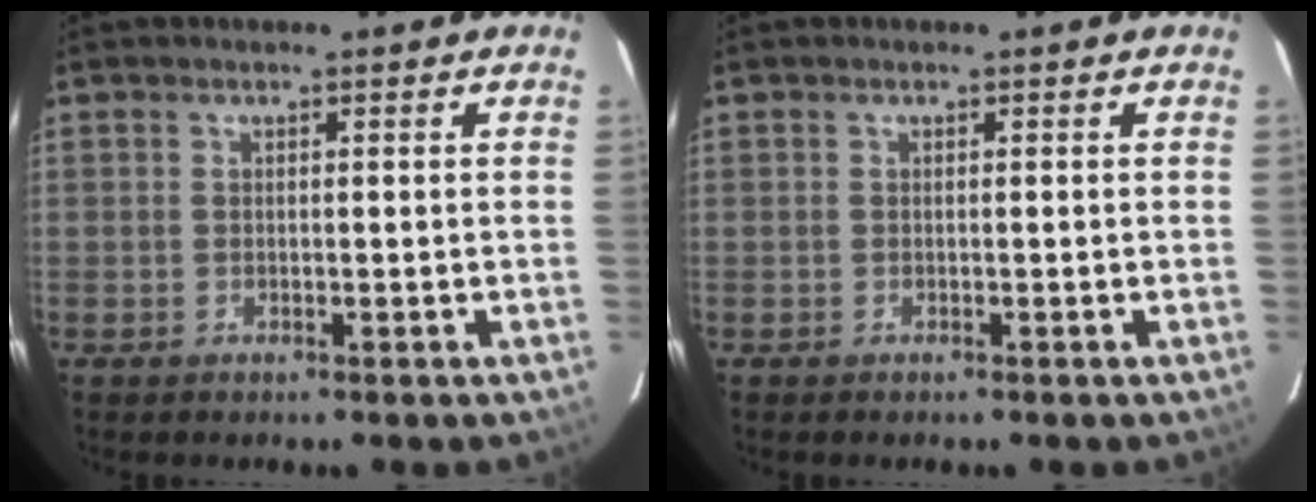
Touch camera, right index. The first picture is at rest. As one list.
[{"total": 0.0}]